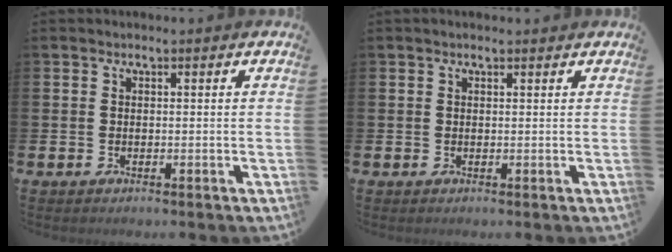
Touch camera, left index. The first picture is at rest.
{"total": 0.6, "force": [0.5, 0.1, 0.3], "torque": [-0.006, 0.001, 0.009]}